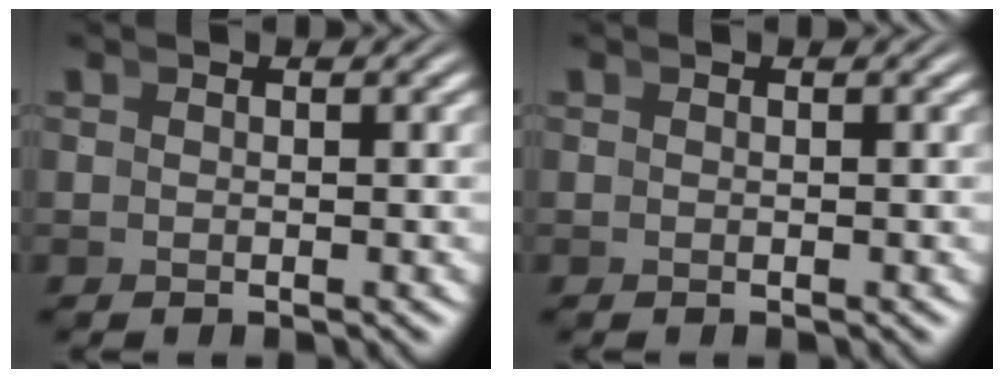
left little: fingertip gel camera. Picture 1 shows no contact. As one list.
[{"total": 0.0}]